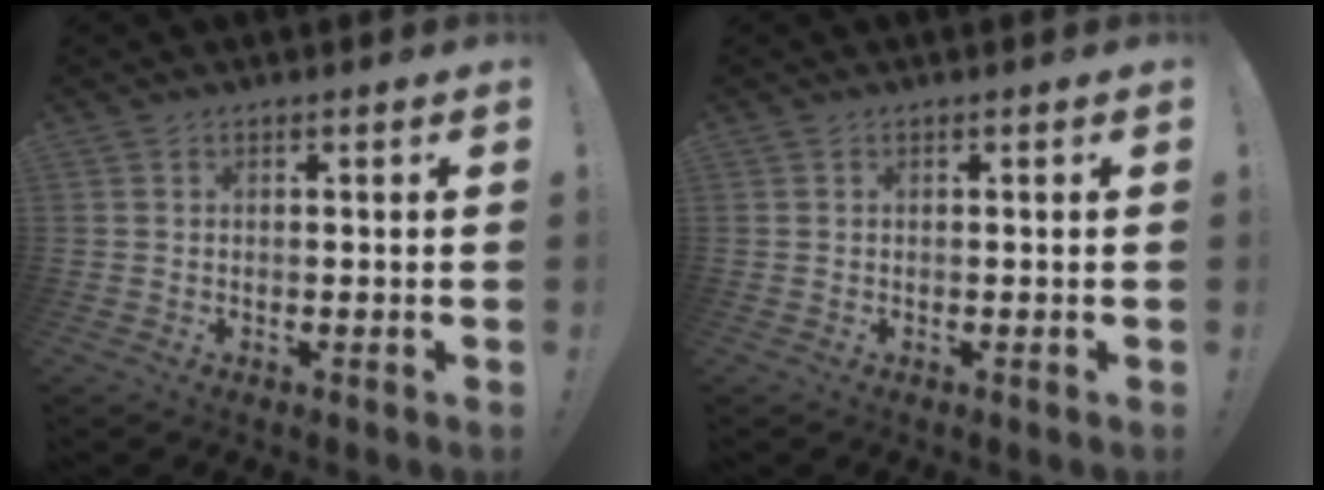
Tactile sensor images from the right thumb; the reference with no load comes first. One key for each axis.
{"total": 0.0}